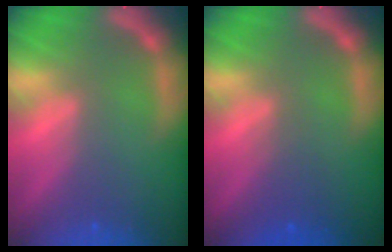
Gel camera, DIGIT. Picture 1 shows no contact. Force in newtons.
{"total": 1.9}